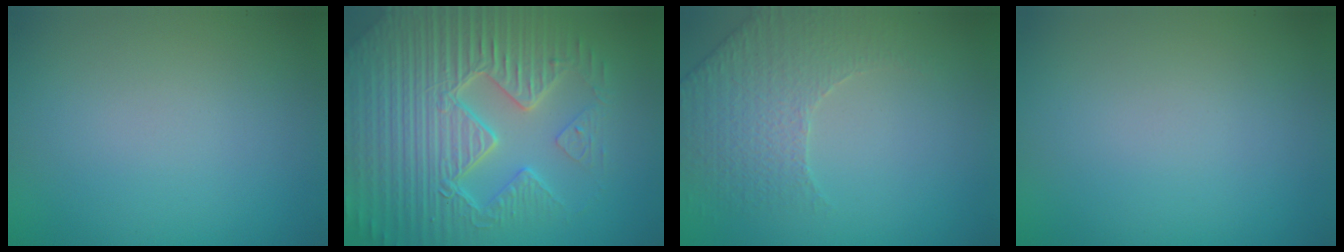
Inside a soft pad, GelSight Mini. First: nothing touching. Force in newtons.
{"total": 9.8, "press": 6.9, "slide": 7.0}
{"total": 2.6, "press": 2.4, "slide": 1.0}
{"total": 0.0}